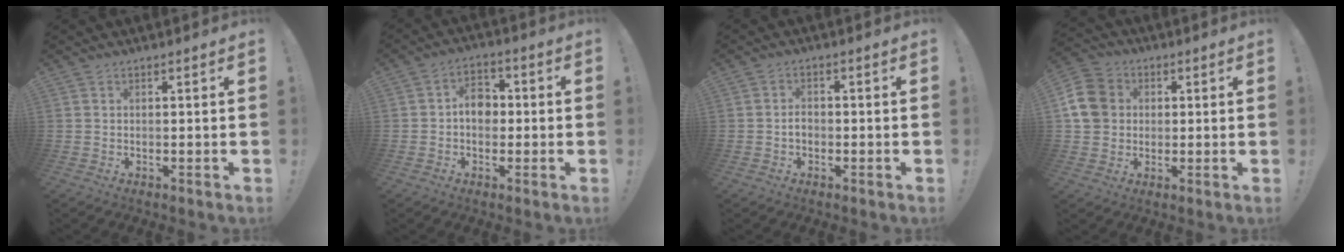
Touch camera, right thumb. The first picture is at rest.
{"total": 7.2, "force": [-0.2, 5.3, 4.8], "torque": [-0.067, 0.012, -0.003]}
{"total": 2.4, "force": [-0.8, 1.7, 1.6], "torque": [-0.026, 0.008, -0.014]}
{"total": 11.0, "force": [1.7, 9.6, 4.9], "torque": [-0.080, 0.009, 0.037]}